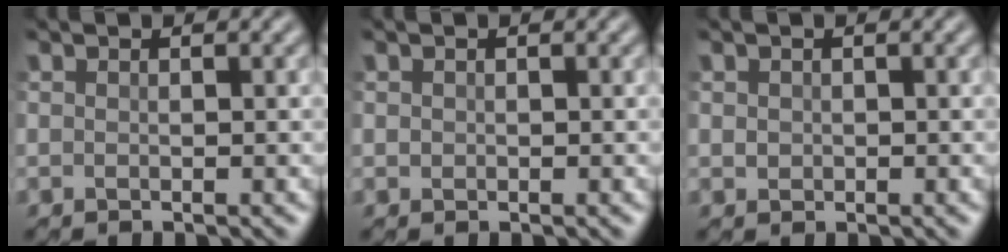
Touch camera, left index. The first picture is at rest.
{"total": 0.5, "force": [0.0, 0.5, 0.1], "torque": [-0.004, -0.003, -0.001]}
{"total": 0.9, "force": [0.0, 0.8, 0.3], "torque": [-0.008, -0.003, -0.001]}